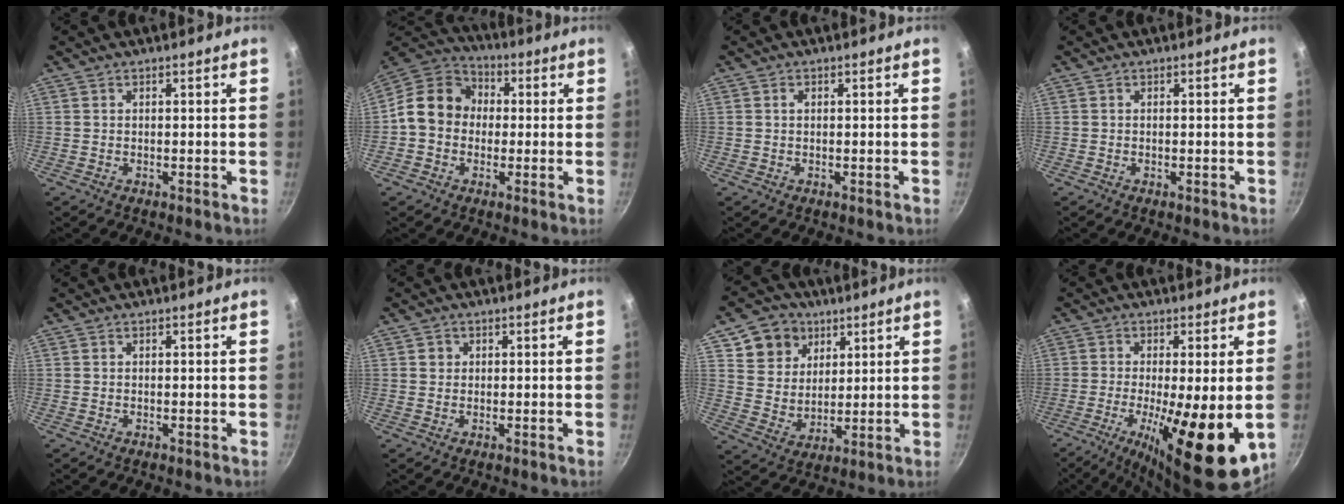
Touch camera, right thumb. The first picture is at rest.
{"total": 12.7, "force": [0.0, 10.8, 6.7], "torque": [-0.080, 0.034, -0.024]}
{"total": 0.9, "force": [0.2, 0.5, 0.6], "torque": [-0.012, 0.003, 0.003]}
{"total": 0.0}
{"total": 0.0}
{"total": 1.5, "force": [0.3, 1.4, 0.4], "torque": [0.000, 0.003, 0.003]}
{"total": 11.2, "force": [5.5, 9.1, 3.5], "torque": [-0.029, -0.019, 0.101]}
{"total": 17.2, "force": [-3.8, 4.7, 16.1], "torque": [-0.262, -0.016, -0.053]}